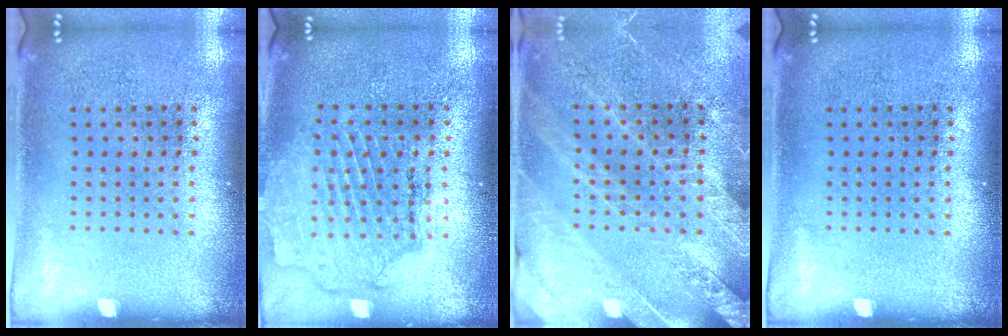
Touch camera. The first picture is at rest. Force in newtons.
{"total": 1.6, "press": 1.6, "slide": 0.4}
{"total": 2.7, "press": 2.7, "slide": 0.5}
{"total": 0.0}